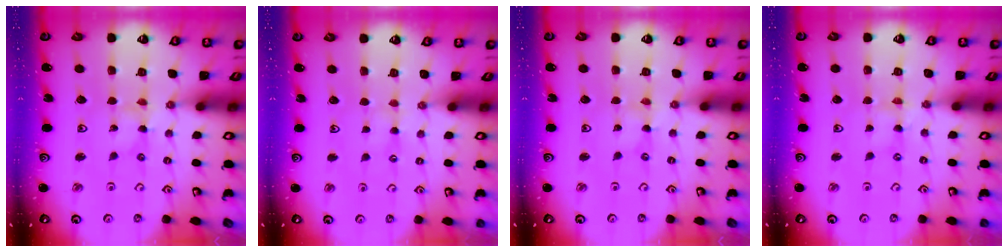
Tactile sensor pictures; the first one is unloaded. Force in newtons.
{"total": 1.7, "press": 1.7, "slide": 0.3}
{"total": 0.0}
{"total": 0.0}